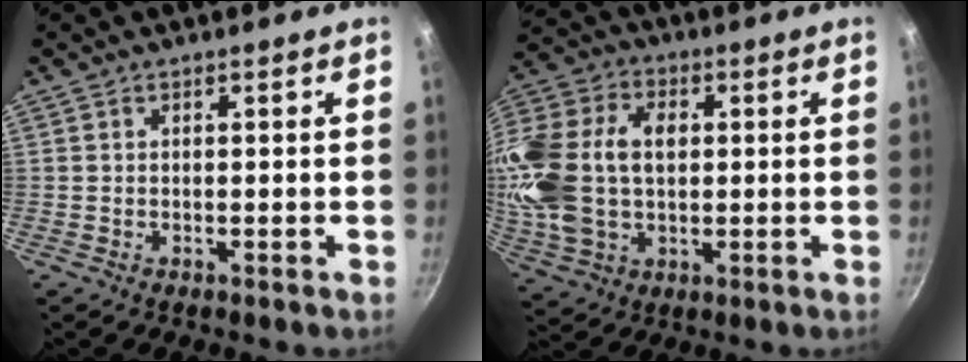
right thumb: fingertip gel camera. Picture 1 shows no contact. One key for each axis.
{"total": 20.1, "fx": 1.6, "fy": 13.8, "fz": 14.5, "tx": -0.289, "ty": 0.025, "tz": 0.028}